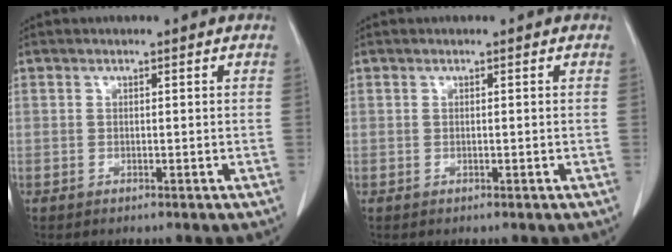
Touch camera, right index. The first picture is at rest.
{"total": 0.0}